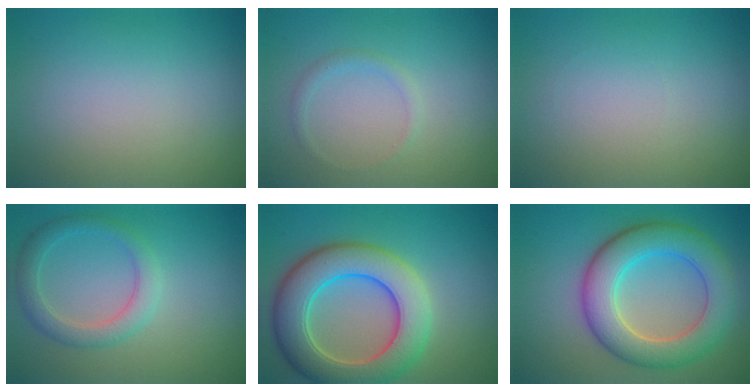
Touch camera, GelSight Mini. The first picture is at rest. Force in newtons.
{"total": 1.0, "press": 1.0, "slide": 0.0}
{"total": 0.0}
{"total": 3.0, "press": 3.0, "slide": 0.1}
{"total": 9.2, "press": 9.2, "slide": 0.6}
{"total": 7.8, "press": 7.8, "slide": 0.3}